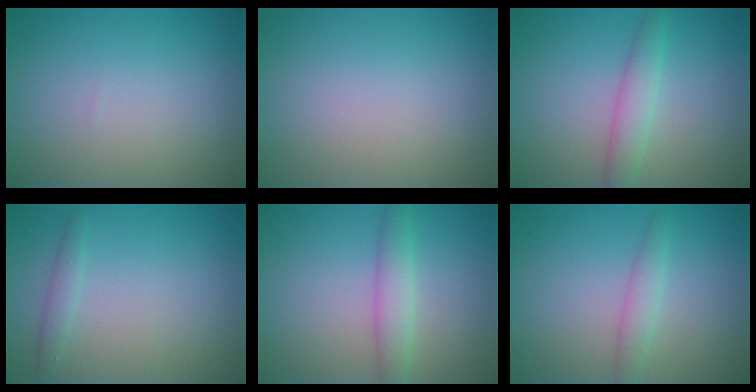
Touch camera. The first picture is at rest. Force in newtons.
{"total": 0.0}
{"total": 2.5, "press": 2.5, "slide": 0.1}
{"total": 1.1, "press": 1.1, "slide": 0.0}
{"total": 2.8, "press": 2.8, "slide": 0.1}
{"total": 1.7, "press": 1.7, "slide": 0.0}